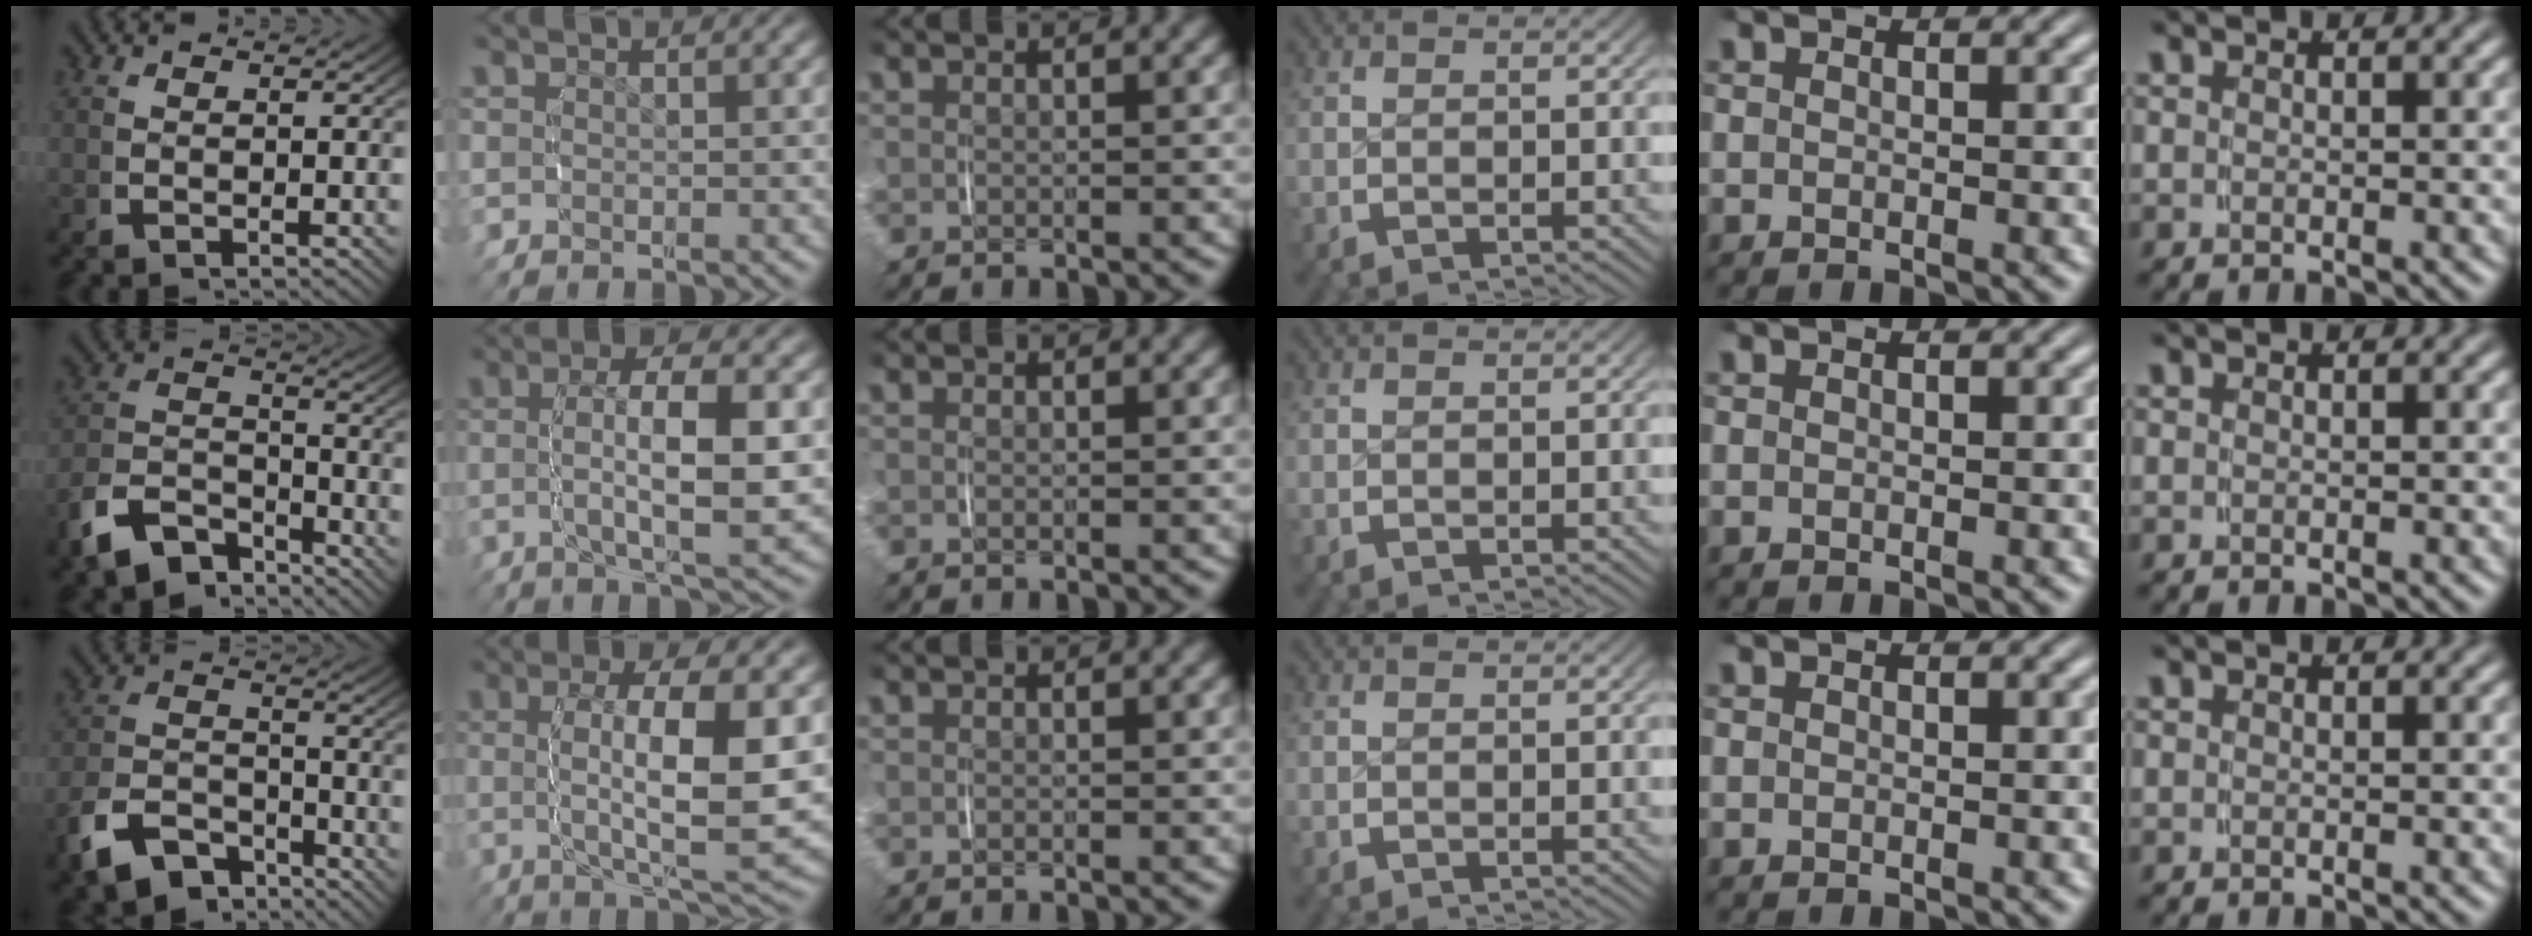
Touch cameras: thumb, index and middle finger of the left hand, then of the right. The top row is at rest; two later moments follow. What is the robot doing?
{"motion": "lift_and_place", "object": "pen bag"}